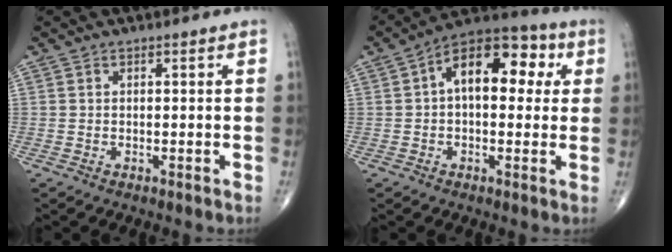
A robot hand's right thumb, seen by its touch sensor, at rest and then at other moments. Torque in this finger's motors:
{"motor_torque": [-0.10, 0.21, 0.86, -0.06, 0.19]}